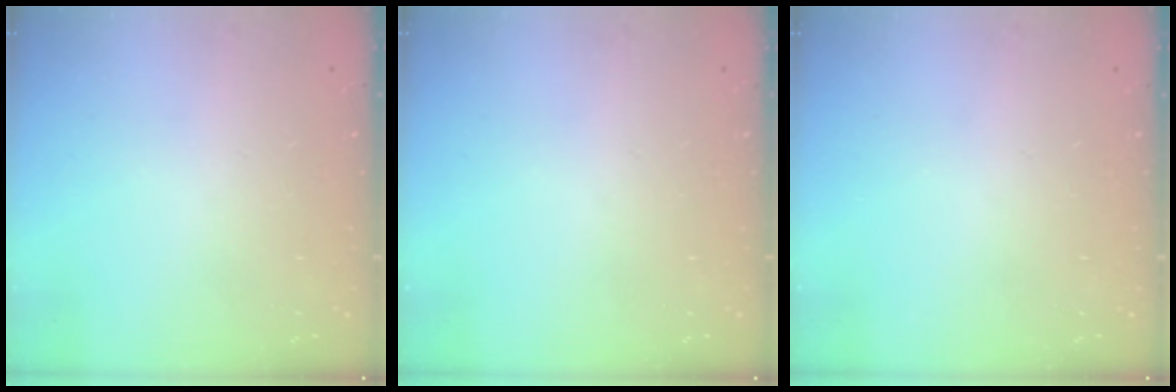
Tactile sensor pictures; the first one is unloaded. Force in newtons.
{"total": 0.0}
{"total": 0.0}